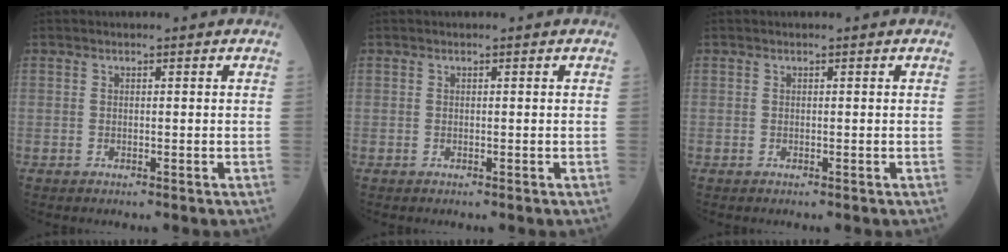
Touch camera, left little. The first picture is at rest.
{"total": 0.0}
{"total": 0.0}